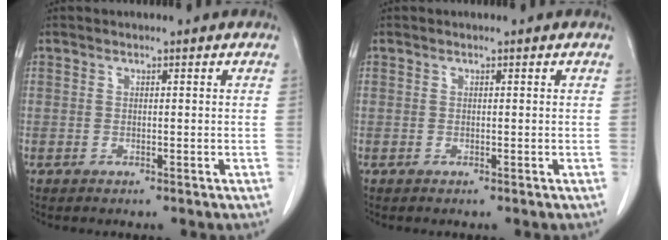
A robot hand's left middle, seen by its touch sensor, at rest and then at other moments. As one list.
[{"total": 0.0}]